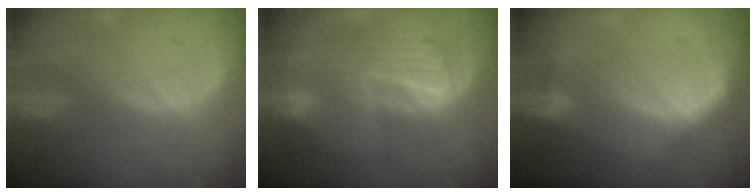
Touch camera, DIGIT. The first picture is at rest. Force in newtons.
{"total": 9.9, "press": 8.6, "slide": 5.0}
{"total": 7.4, "press": 6.4, "slide": 3.8}